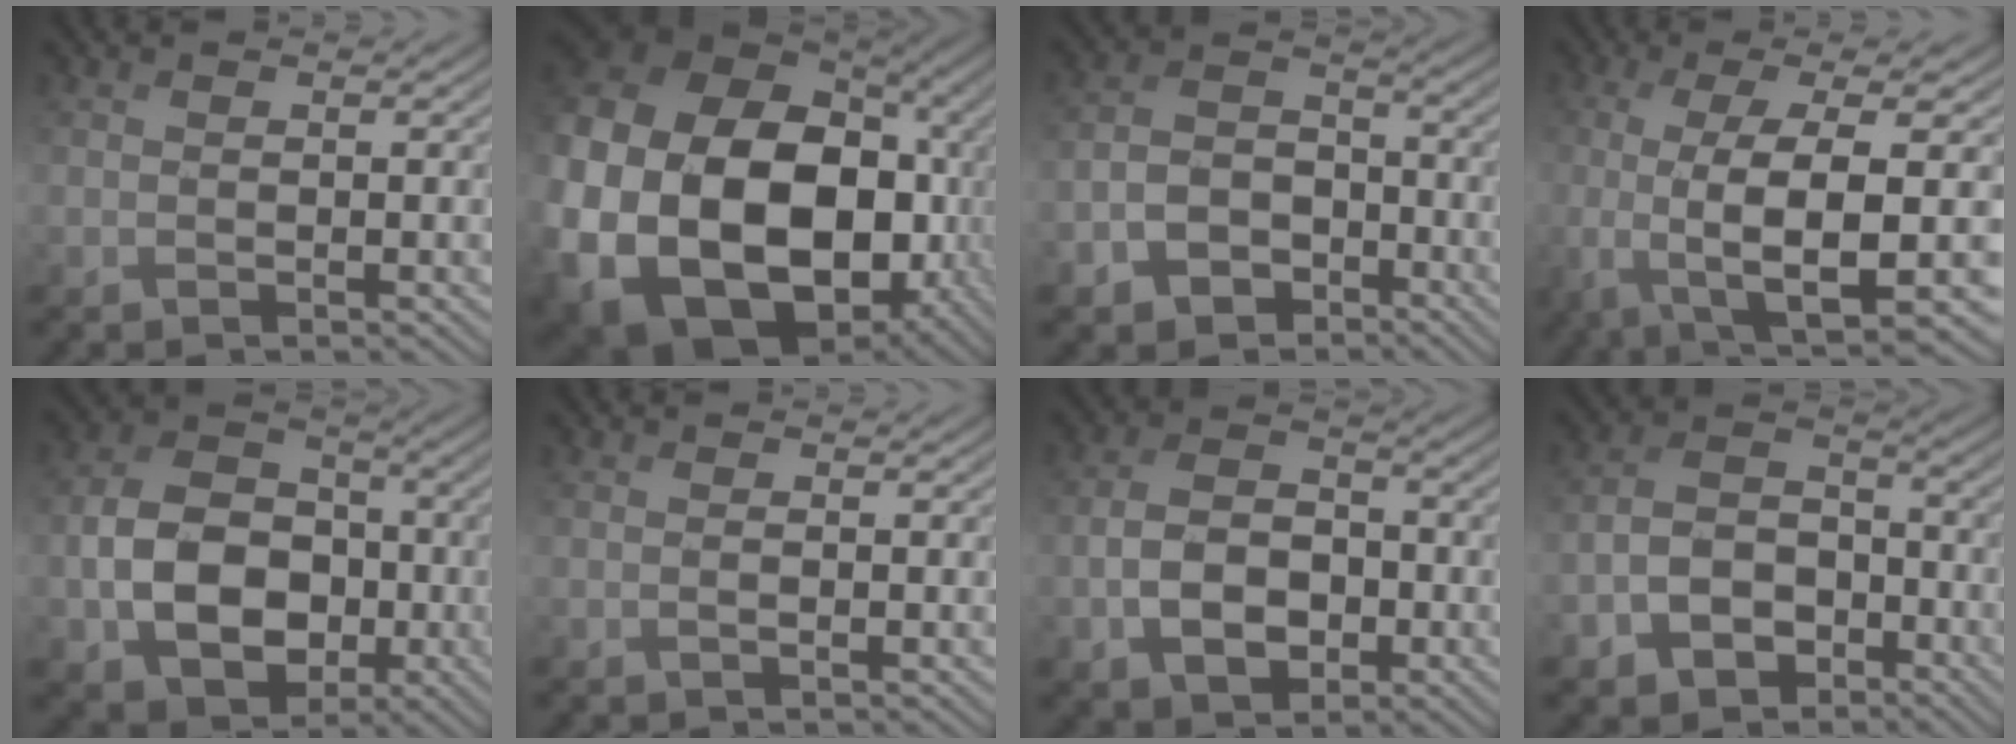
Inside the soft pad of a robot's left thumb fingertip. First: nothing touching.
{"total": 24.4, "force": [-4.9, 17.8, 16.0], "torque": [-0.345, -0.070, -0.099]}
{"total": 7.1, "force": [-4.6, 4.6, 2.8], "torque": [-0.060, -0.005, -0.098]}
{"total": 12.5, "force": [-3.2, 3.2, 11.7], "torque": [-0.197, -0.012, -0.046]}
{"total": 10.9, "force": [-2.9, 8.3, 6.3], "torque": [-0.134, -0.007, -0.063]}
{"total": 0.6, "force": [-0.2, 0.0, 0.5], "torque": [-0.009, 0.000, -0.005]}
{"total": 7.1, "force": [-2.6, 4.9, 4.4], "torque": [-0.091, -0.007, -0.053]}
{"total": 7.7, "force": [-4.6, 5.0, 3.6], "torque": [-0.072, -0.006, -0.097]}